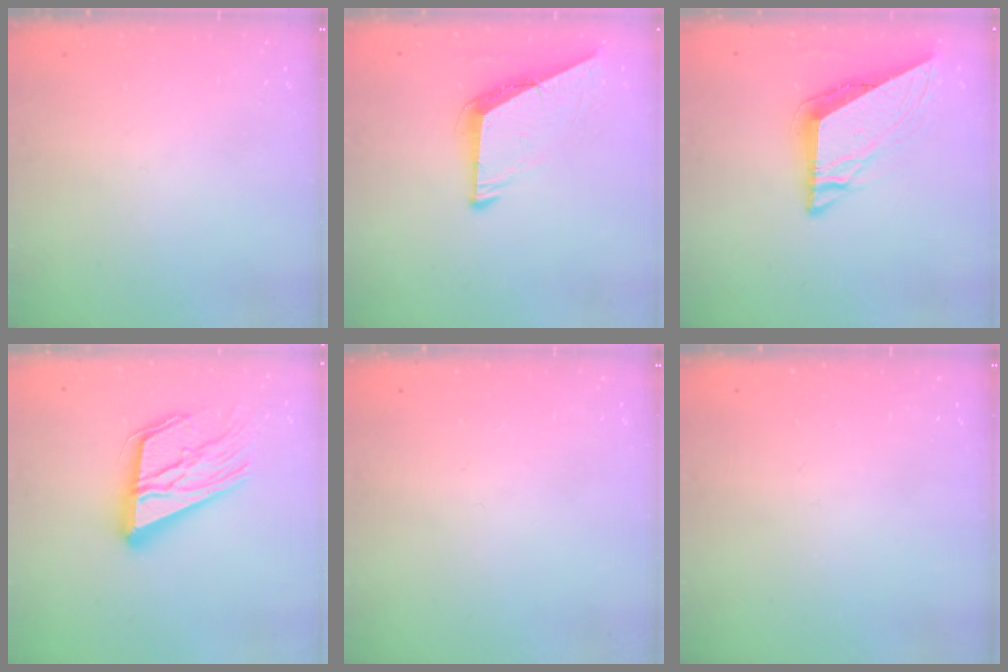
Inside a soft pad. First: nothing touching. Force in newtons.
{"total": 8.6, "press": 8.5, "slide": 0.8}
{"total": 8.8, "press": 8.8, "slide": 0.9}
{"total": 20.2, "press": 20.0, "slide": 2.6}
{"total": 0.0}
{"total": 0.0}